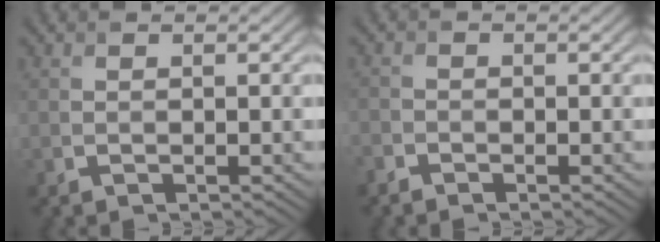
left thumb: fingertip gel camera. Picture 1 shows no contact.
{"total": 1.6, "force": [-1.5, 0.6, 0.3], "torque": [-0.007, -0.003, -0.039]}